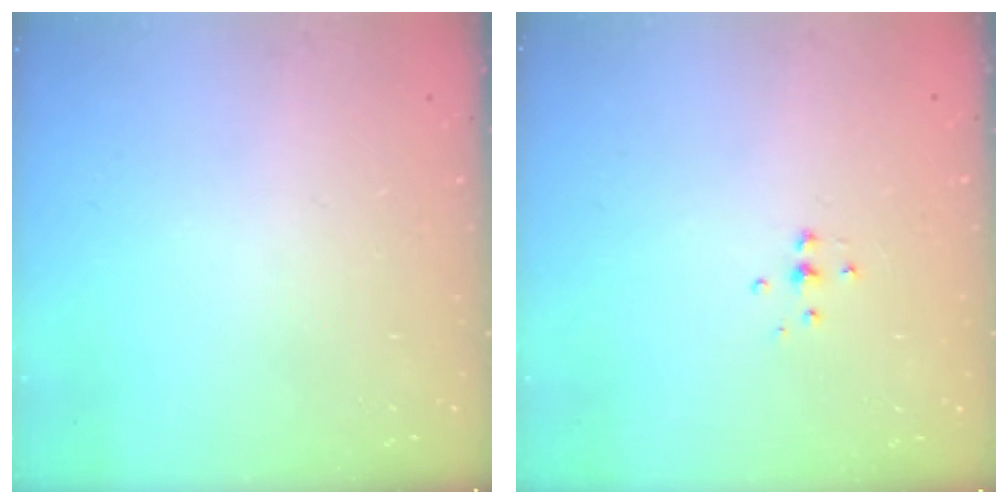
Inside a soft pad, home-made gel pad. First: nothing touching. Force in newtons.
{"total": 3.9, "press": 3.9, "slide": 0.6}